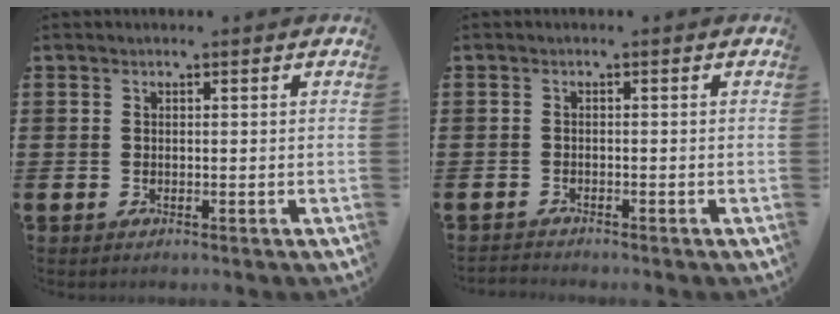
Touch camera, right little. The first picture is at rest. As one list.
[{"total": 0.8, "force": [-0.8, 0.0, 0.0], "torque": [-0.002, -0.001, -0.017]}]